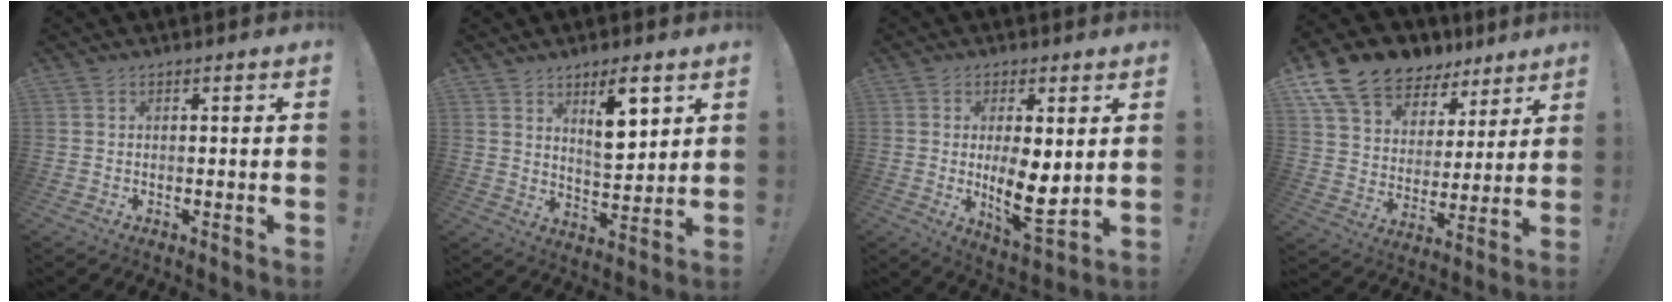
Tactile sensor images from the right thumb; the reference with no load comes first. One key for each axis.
{"total": 10.1, "fx": 5.9, "fy": 4.0, "fz": 7.2, "tx": -0.089, "ty": -0.034, "tz": 0.099}
{"total": 11.0, "fx": -0.1, "fy": 4.4, "fz": 10.1, "tx": -0.164, "ty": -0.024, "tz": -0.001}
{"total": 13.7, "fx": 9.9, "fy": 8.5, "fz": 4.3, "tx": -0.082, "ty": -0.072, "tz": 0.187}